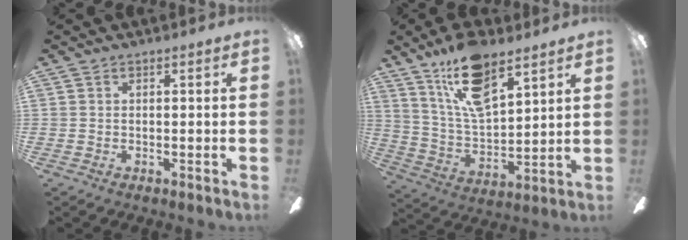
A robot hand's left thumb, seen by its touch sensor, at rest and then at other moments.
{"total": 16.5, "force": [11.1, 6.5, 10.3], "torque": [-0.193, -0.039, 0.196]}